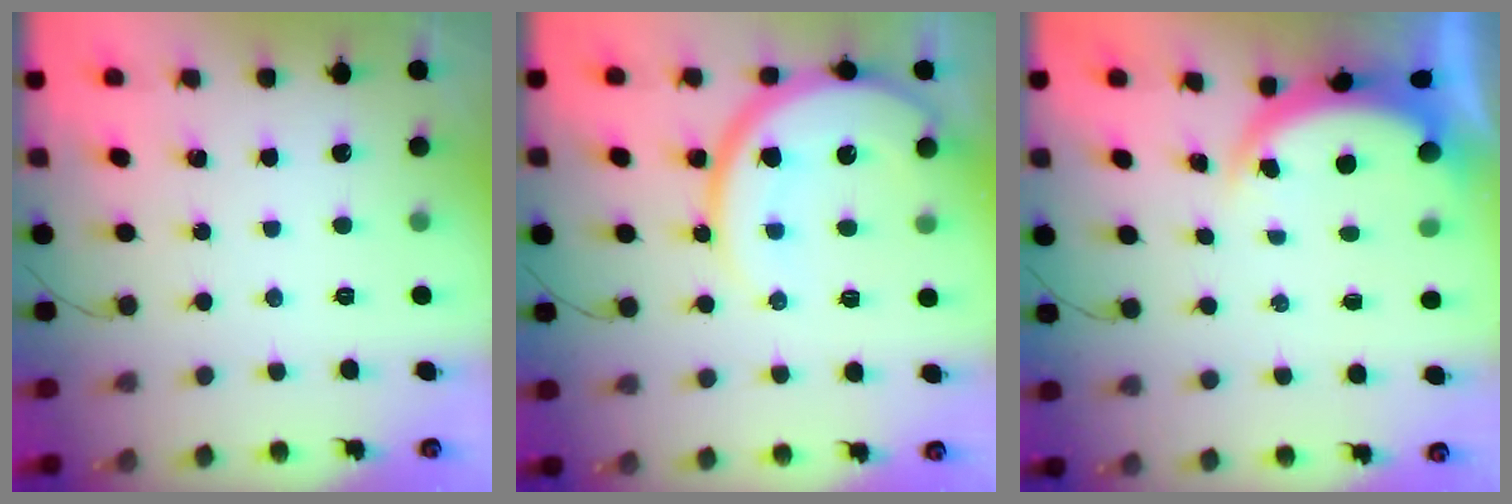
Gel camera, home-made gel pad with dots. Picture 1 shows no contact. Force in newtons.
{"total": 14.2, "press": 14.2, "slide": 1.2}
{"total": 4.3, "press": 4.3, "slide": 0.3}